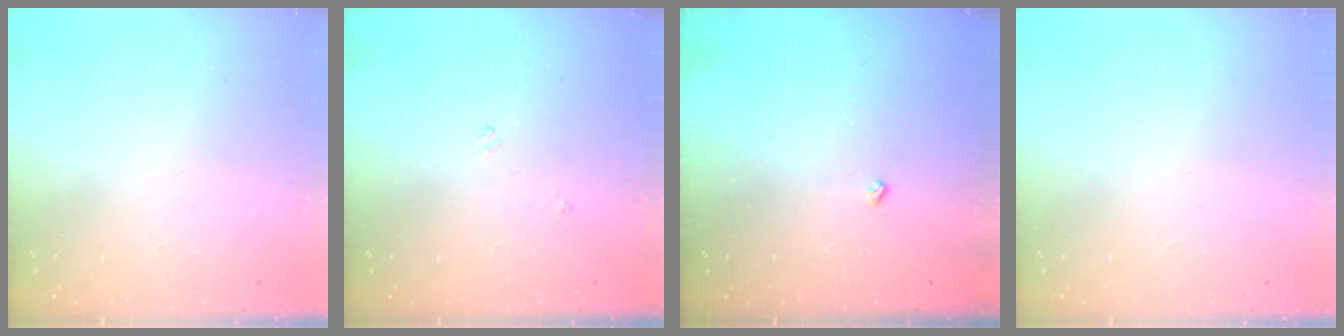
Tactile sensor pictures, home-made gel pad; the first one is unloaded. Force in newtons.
{"total": 2.7, "press": 2.7, "slide": 0.4}
{"total": 2.2, "press": 2.1, "slide": 0.4}
{"total": 0.0}